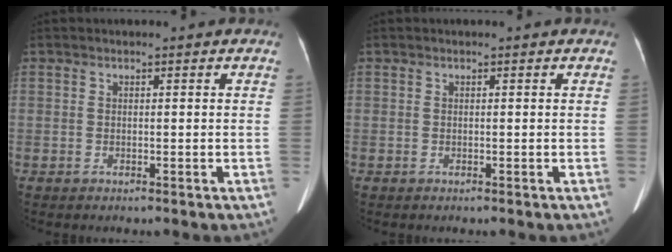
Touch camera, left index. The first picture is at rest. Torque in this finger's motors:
{"motor_torque": [0.00, 0.00, 0.00, 0.00]}